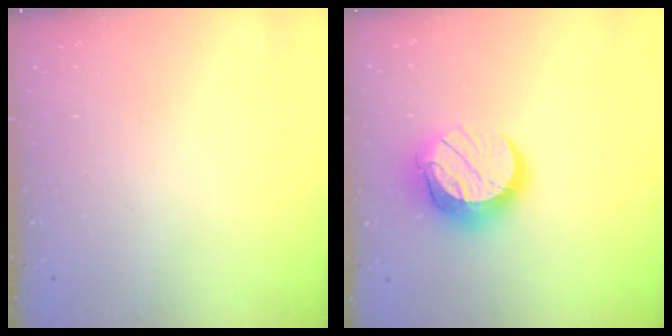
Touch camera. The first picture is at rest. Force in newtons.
{"total": 13.1, "press": 13.0, "slide": 1.1}